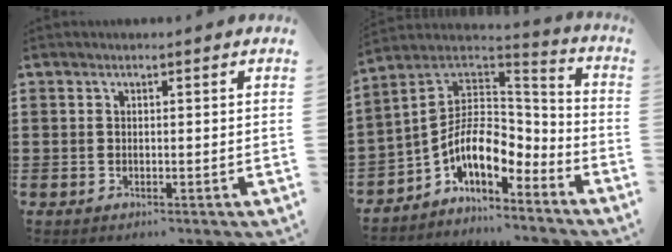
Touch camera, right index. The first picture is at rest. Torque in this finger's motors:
{"motor_torque": [1.15, 0.98, 0.67, 0.21]}